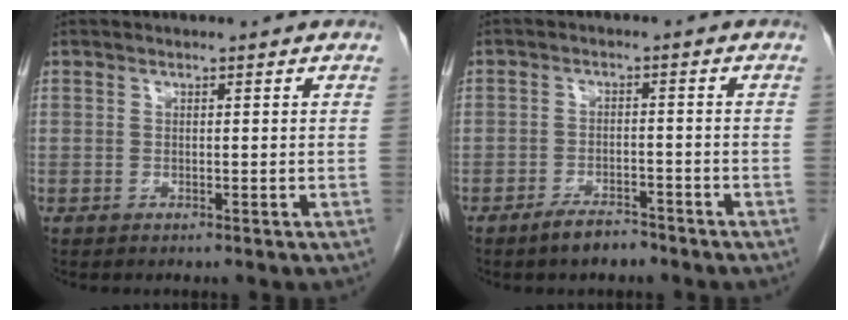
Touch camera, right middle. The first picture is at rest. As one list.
[{"total": 3.7, "force": [-3.1, 1.1, 1.7], "torque": [-0.040, -0.002, -0.050]}]